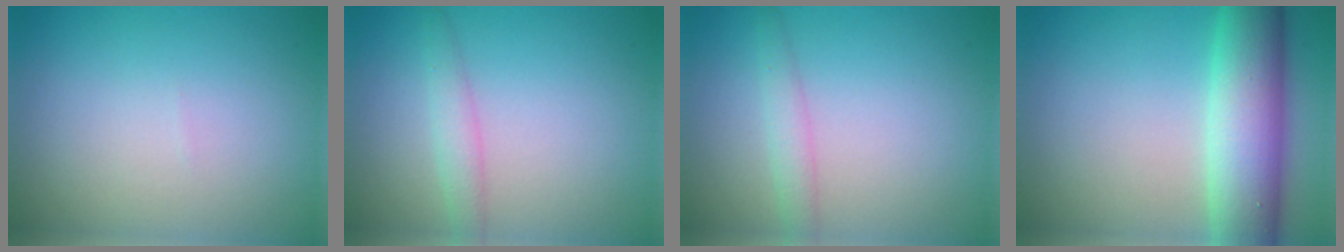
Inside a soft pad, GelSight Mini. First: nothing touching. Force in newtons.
{"total": 1.8, "press": 1.7, "slide": 0.2}
{"total": 1.8, "press": 1.8, "slide": 0.0}
{"total": 8.5, "press": 8.5, "slide": 0.5}